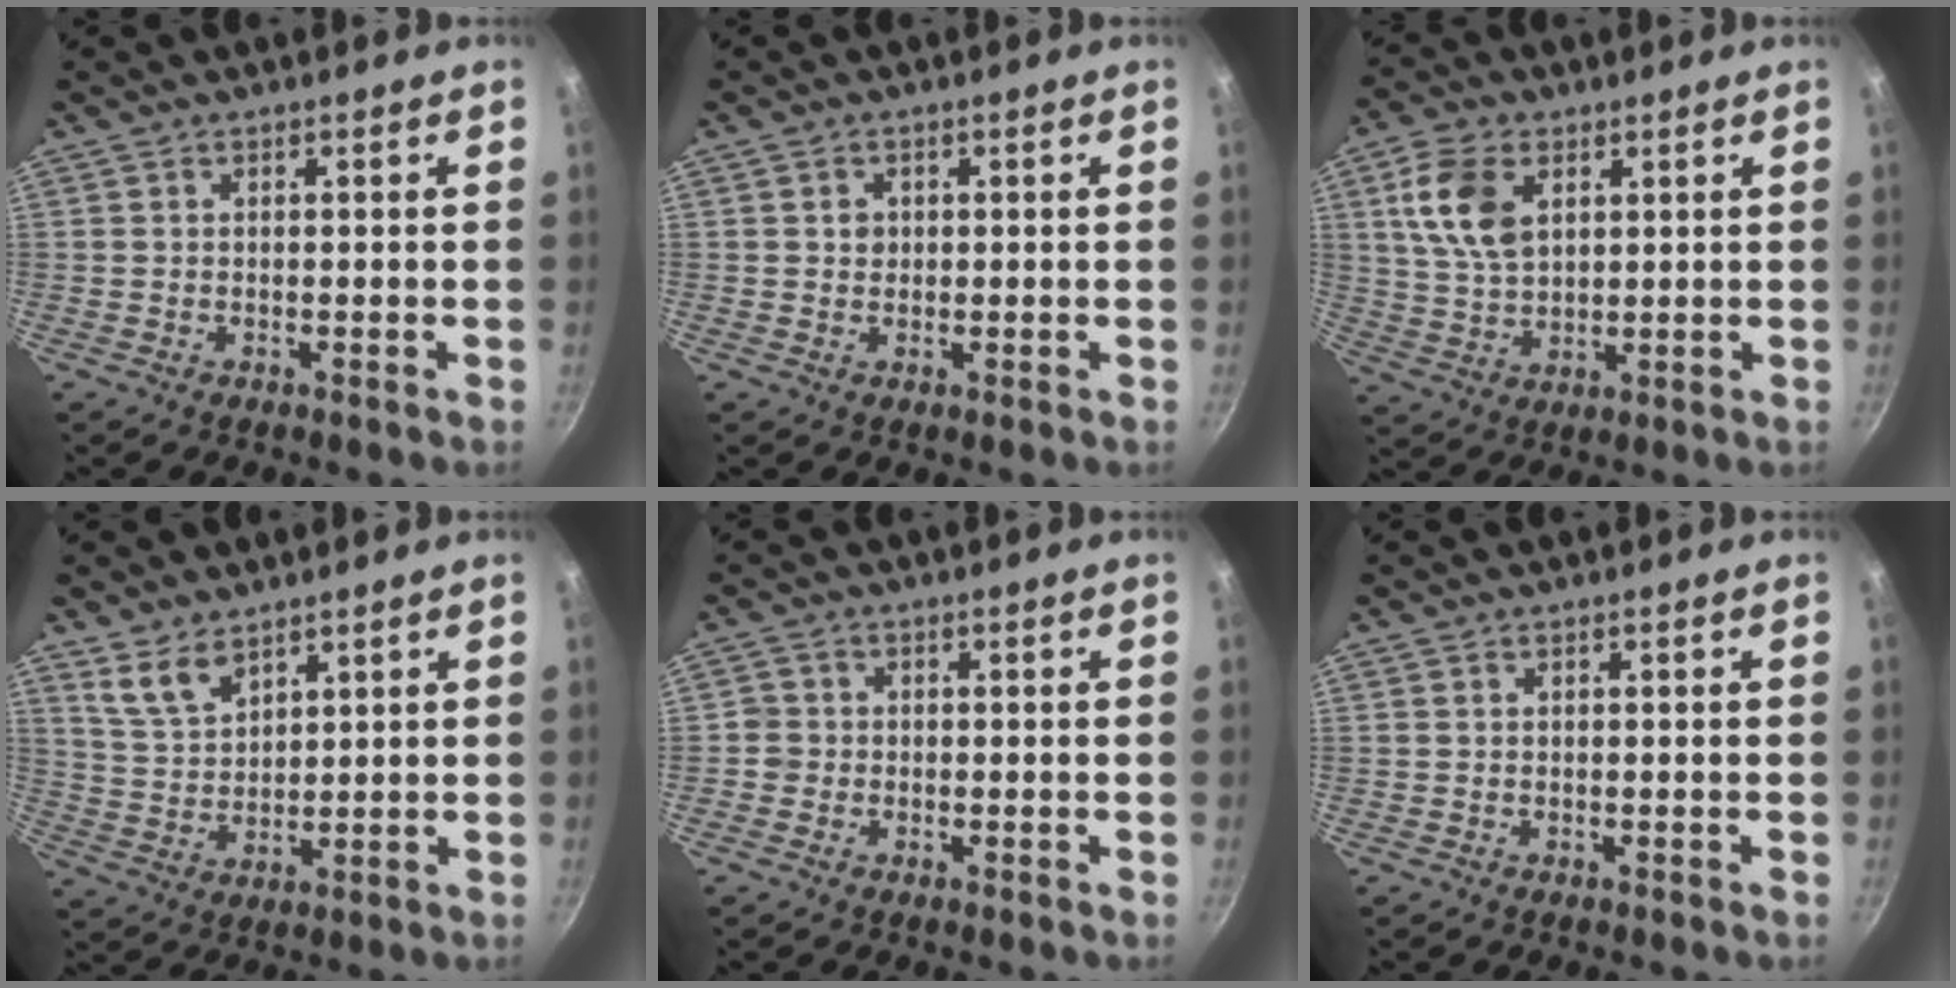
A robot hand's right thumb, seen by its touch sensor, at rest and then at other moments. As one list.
[{"total": 1.7, "force": [0.4, 1.6, 0.6], "torque": [-0.005, 0.004, 0.006]}, {"total": 10.6, "force": [3.8, 6.7, 7.3], "torque": [-0.128, -0.012, 0.077]}, {"total": 6.6, "force": [4.6, 3.3, 3.2], "torque": [-0.049, -0.024, 0.100]}, {"total": 2.2, "force": [-0.6, 2.1, 0.4], "torque": [0.005, 0.010, -0.013]}, {"total": 0.0}]